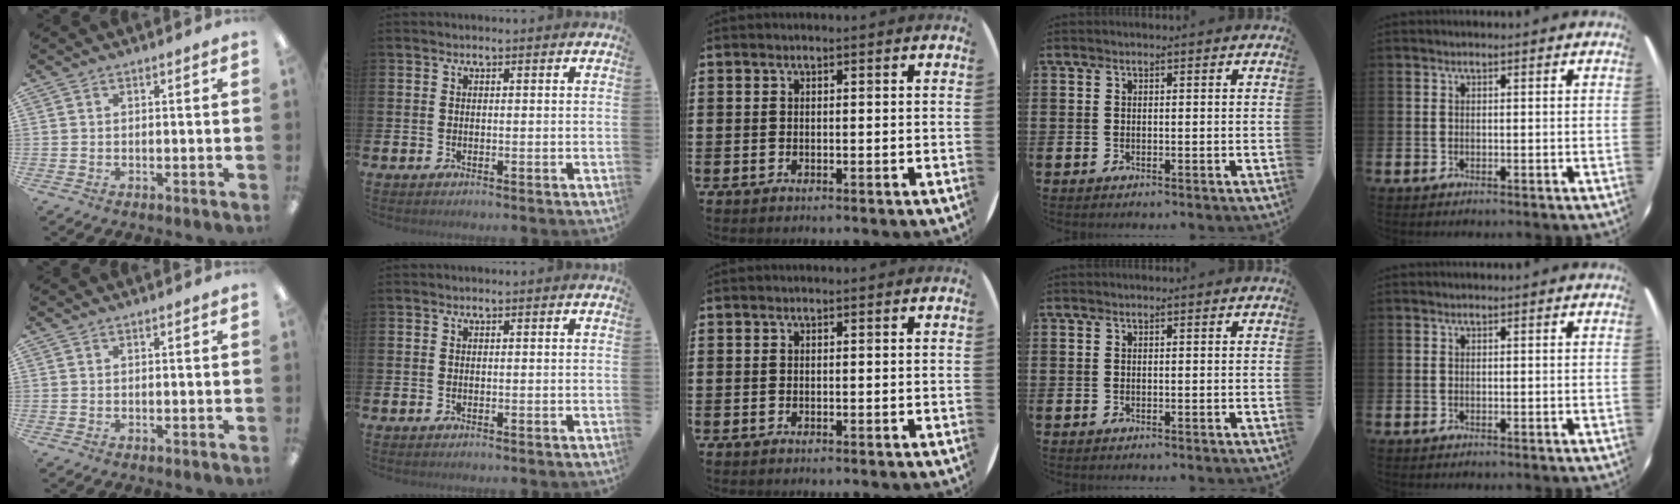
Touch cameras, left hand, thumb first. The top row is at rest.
{}